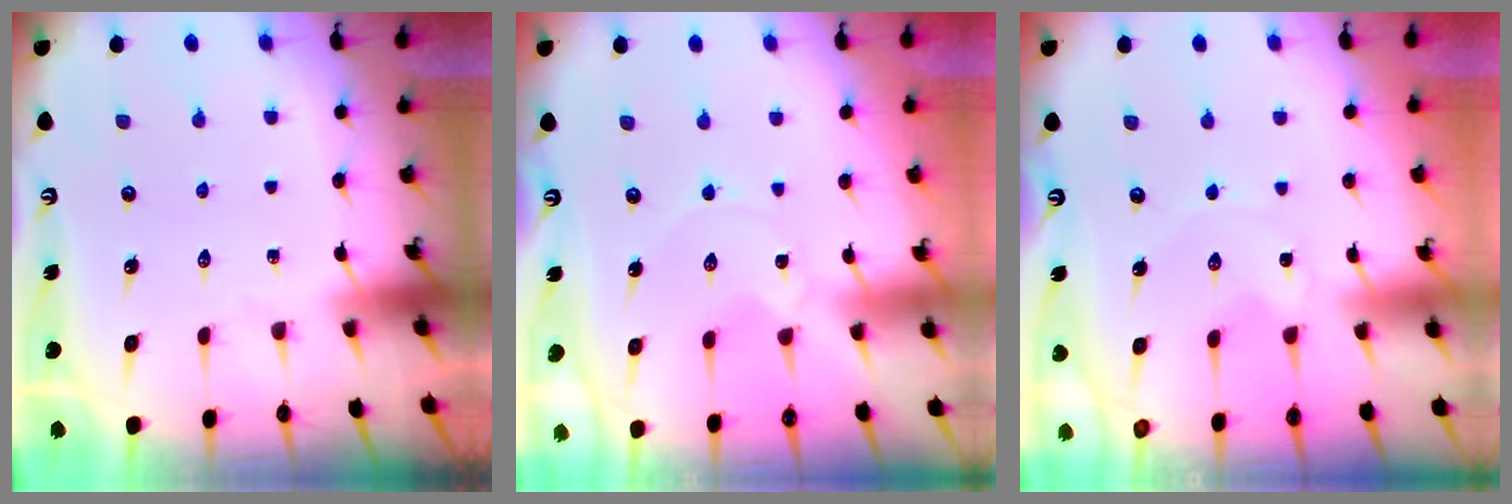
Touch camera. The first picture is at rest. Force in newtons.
{"total": 0.0}
{"total": 0.0}